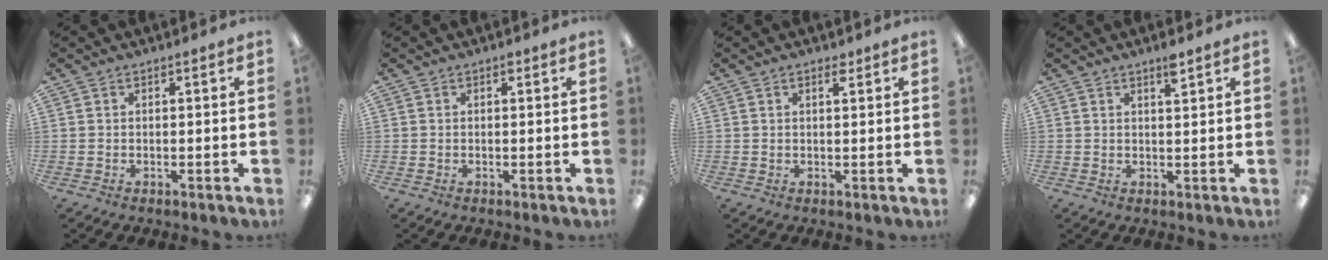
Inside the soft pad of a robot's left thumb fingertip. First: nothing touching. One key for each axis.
{"total": 0.7, "fx": 0.4, "fy": 0.4, "fz": 0.4, "tx": -0.009, "ty": 0.005, "tz": 0.006}
{"total": 2.2, "fx": 1.6, "fy": 0.8, "fz": 1.3, "tx": -0.014, "ty": -0.005, "tz": 0.025}
{"total": 3.2, "fx": 2.3, "fy": 0.6, "fz": 2.0, "tx": -0.030, "ty": -0.004, "tz": 0.037}